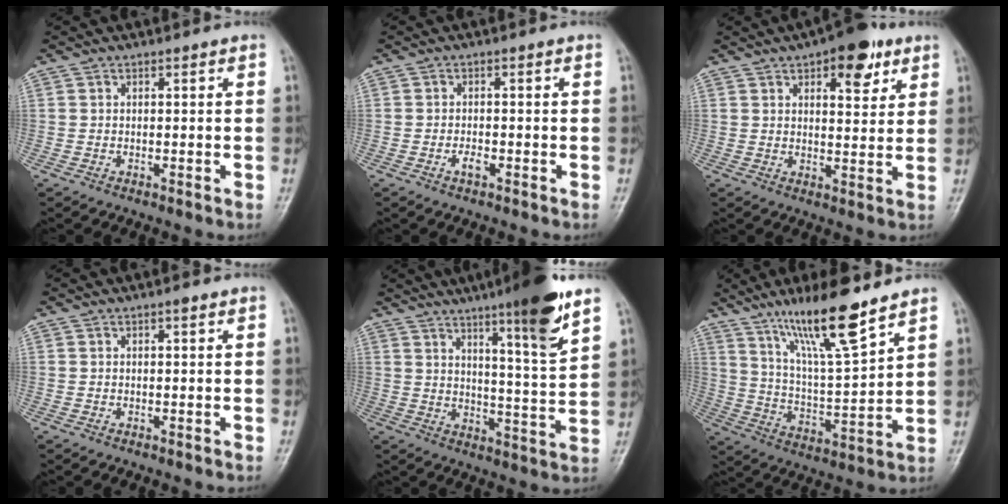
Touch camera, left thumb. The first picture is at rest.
{"total": 1.7, "force": [-0.9, 0.8, 1.3], "torque": [-0.024, 0.004, -0.016]}
{"total": 10.4, "force": [5.6, 4.7, 7.4], "torque": [-0.072, -0.021, 0.075]}
{"total": 0.7, "force": [0.4, 0.1, 0.5], "torque": [-0.008, -0.001, 0.005]}
{"total": 14.2, "force": [9.0, 1.1, 11.0], "torque": [-0.157, -0.054, 0.137]}
{"total": 15.6, "force": [10.8, 2.1, 11.0], "torque": [-0.188, -0.063, 0.201]}